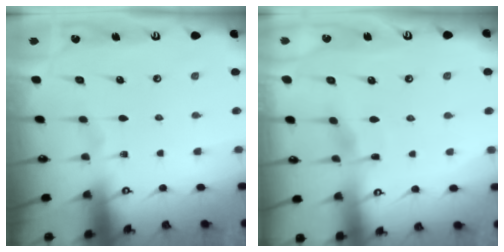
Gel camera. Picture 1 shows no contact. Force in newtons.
{"total": 2.7, "press": 2.7, "slide": 0.3}